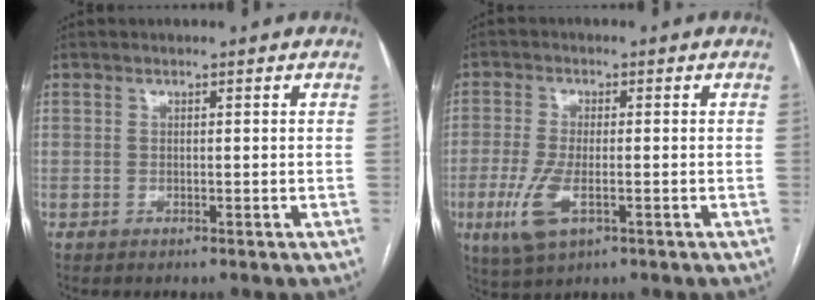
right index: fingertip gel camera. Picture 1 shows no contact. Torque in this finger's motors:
{"motor_torque": [0.52, 0.06, 0.20, 0.07]}